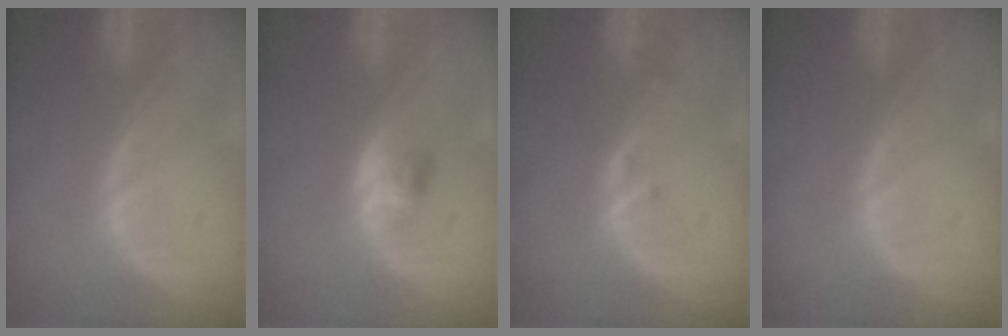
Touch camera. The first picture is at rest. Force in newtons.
{"total": 2.6, "press": 2.4, "slide": 1.2}
{"total": 1.1, "press": 1.1, "slide": 0.1}
{"total": 0.0}